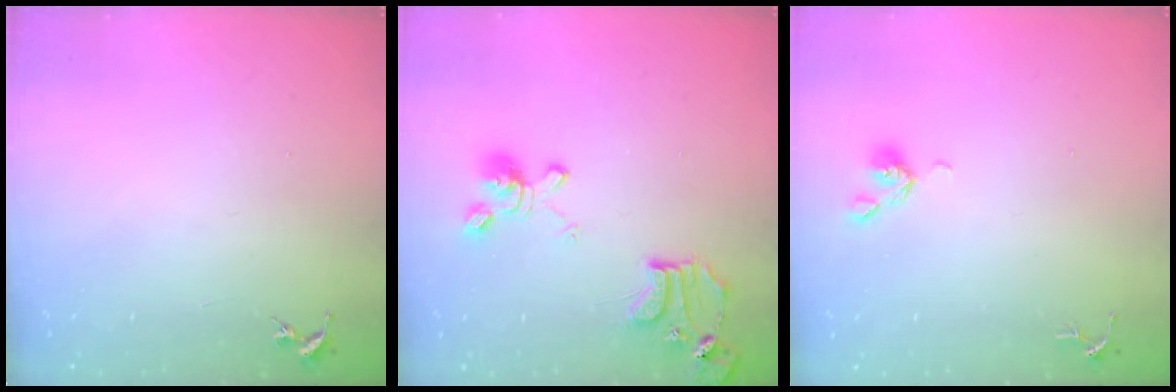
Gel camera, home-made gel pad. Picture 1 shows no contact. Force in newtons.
{"total": 15.3, "press": 15.3, "slide": 1.1}
{"total": 5.2, "press": 5.1, "slide": 0.9}